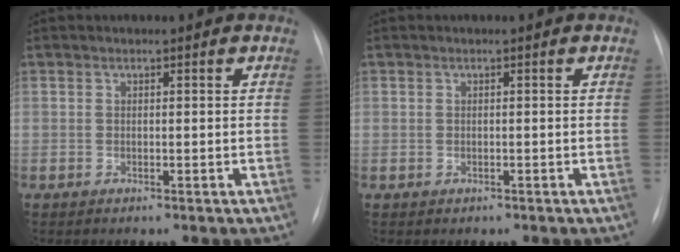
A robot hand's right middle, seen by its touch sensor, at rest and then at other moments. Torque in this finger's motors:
{"motor_torque": [-1.28, 0.48, -0.40, -0.10]}